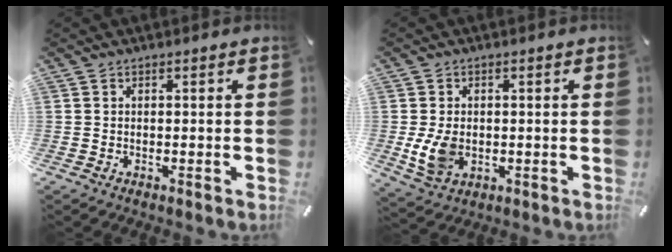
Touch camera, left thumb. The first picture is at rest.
{"total": 7.0, "force": [-0.8, 5.3, 4.5], "torque": [-0.100, -0.001, -0.015]}